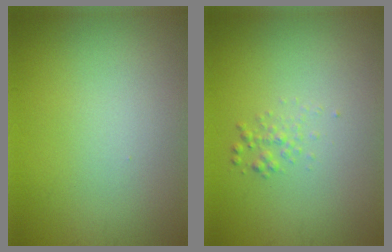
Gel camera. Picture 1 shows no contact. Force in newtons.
{"total": 1.0, "press": 1.0, "slide": 0.0}